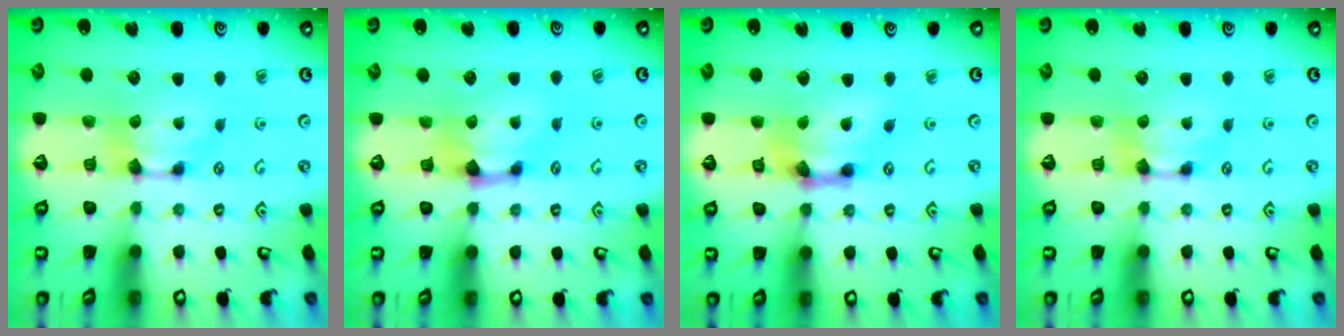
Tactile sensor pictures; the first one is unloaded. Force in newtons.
{"total": 1.1, "press": 0.4, "slide": 1.0}
{"total": 6.1, "press": 5.4, "slide": 2.9}
{"total": 0.0}